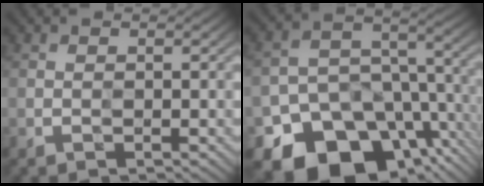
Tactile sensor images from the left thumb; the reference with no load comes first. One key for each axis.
{"total": 16.5, "fx": -10.2, "fy": 11.0, "fz": 6.8, "tx": -0.124, "ty": -0.035, "tz": -0.144}